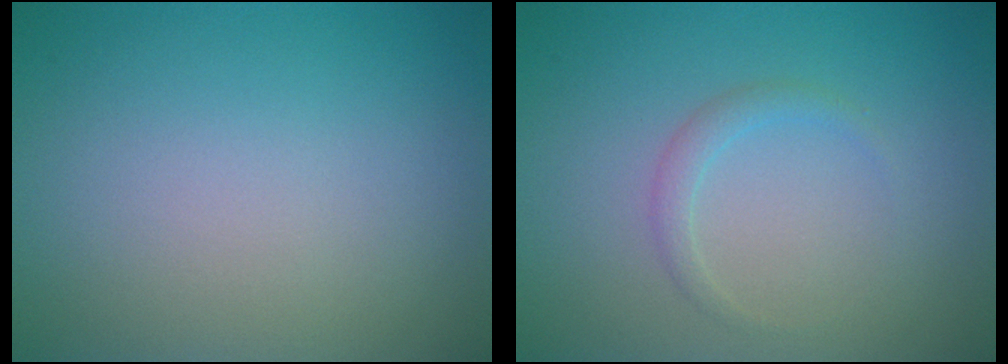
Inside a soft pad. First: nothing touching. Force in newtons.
{"total": 1.2, "press": 1.1, "slide": 0.2}